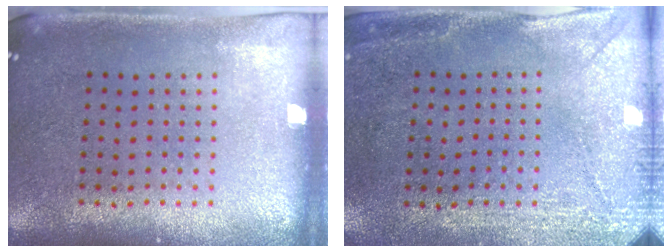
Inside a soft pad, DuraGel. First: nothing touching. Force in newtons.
{"total": 2.9, "press": 2.4, "slide": 1.6}